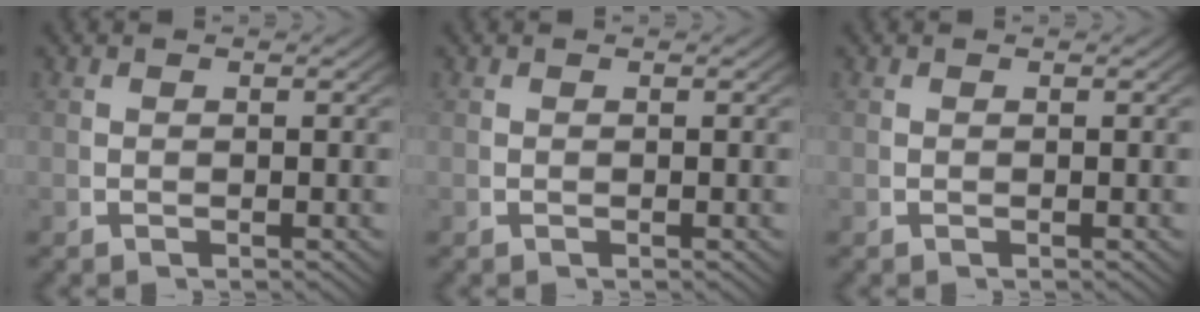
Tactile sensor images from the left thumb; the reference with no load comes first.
{"total": 0.0}
{"total": 0.0}